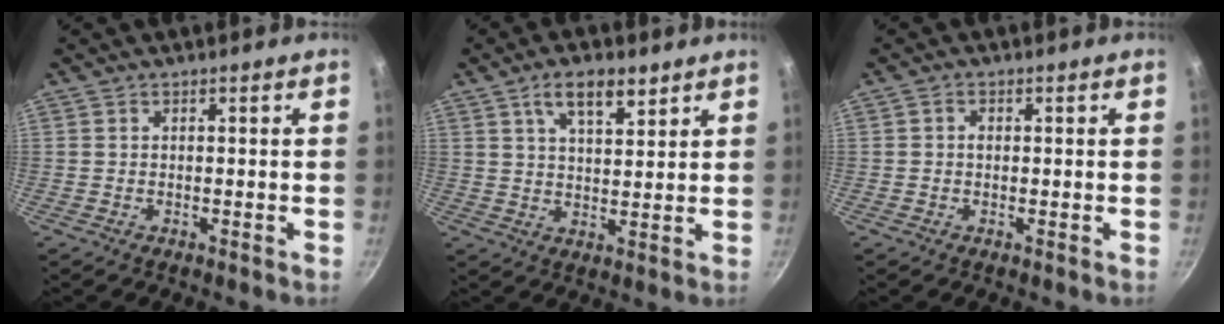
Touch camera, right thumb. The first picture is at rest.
{"total": 7.8, "force": [4.6, 3.3, 5.4], "torque": [-0.082, -0.021, 0.078]}
{"total": 1.2, "force": [0.0, 1.0, 0.6], "torque": [-0.009, 0.001, -0.002]}